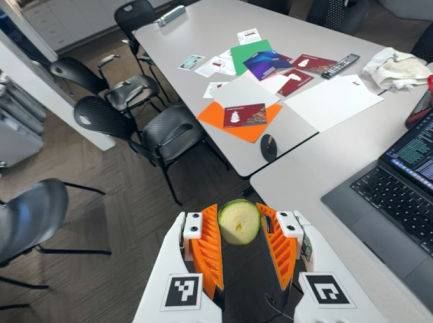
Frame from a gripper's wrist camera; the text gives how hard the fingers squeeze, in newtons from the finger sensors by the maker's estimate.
{"total": 11.5, "left": 11.4, "right": 11.5}